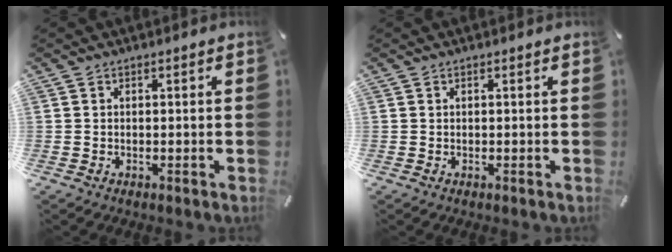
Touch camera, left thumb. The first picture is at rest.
{"total": 0.0}